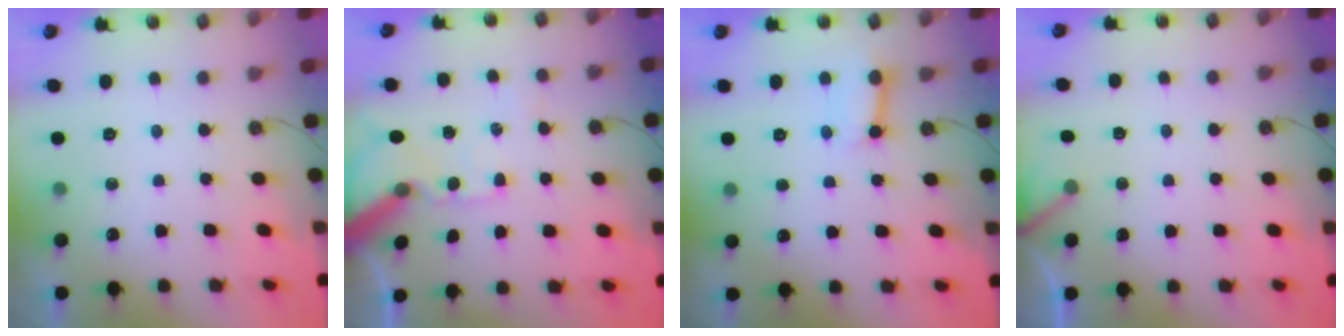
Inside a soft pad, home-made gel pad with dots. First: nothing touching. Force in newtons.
{"total": 11.8, "press": 11.7, "slide": 1.7}
{"total": 6.6, "press": 6.6, "slide": 0.2}
{"total": 2.9, "press": 2.9, "slide": 0.2}